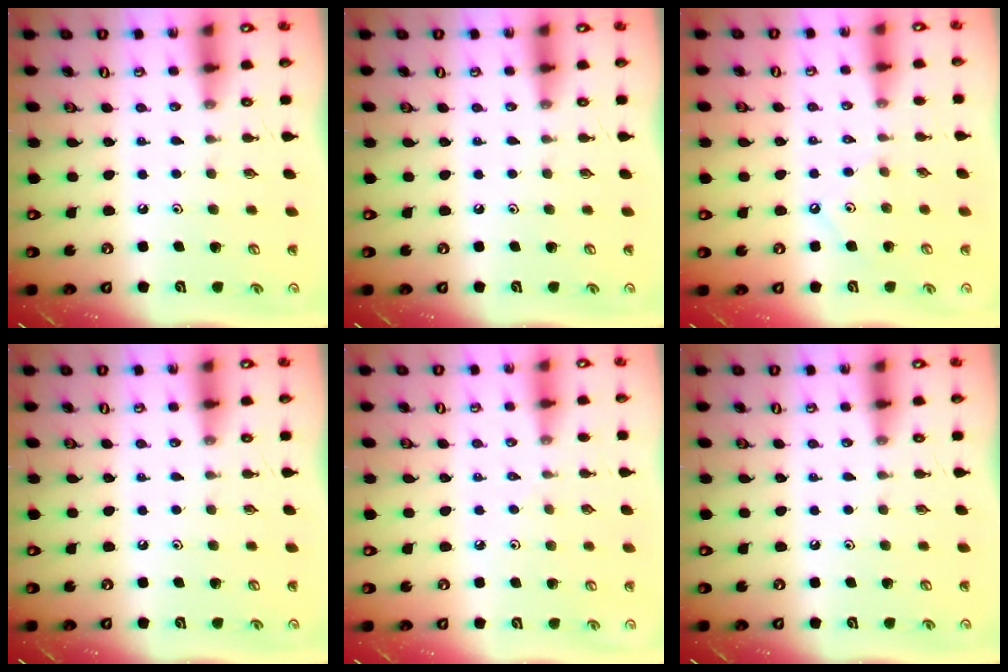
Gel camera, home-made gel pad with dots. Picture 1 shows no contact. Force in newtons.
{"total": 0.0}
{"total": 1.7, "press": 1.7, "slide": 0.3}
{"total": 0.0}
{"total": 1.7, "press": 1.6, "slide": 0.4}
{"total": 0.0}